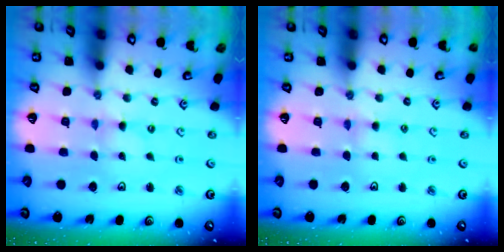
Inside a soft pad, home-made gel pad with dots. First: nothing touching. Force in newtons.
{"total": 2.6, "press": 2.6, "slide": 0.4}